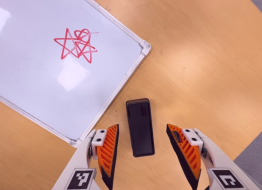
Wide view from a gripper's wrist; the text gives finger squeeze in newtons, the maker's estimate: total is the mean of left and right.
{"total": 0.0}